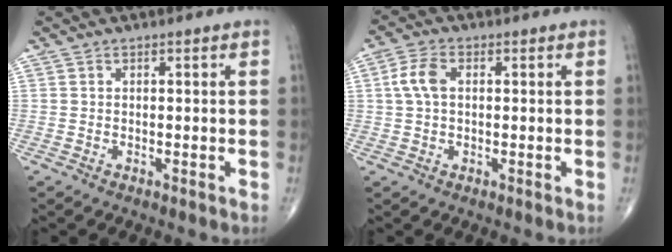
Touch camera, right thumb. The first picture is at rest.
{"total": 4.9, "force": [0.7, 2.9, 3.8], "torque": [-0.087, 0.013, 0.011]}